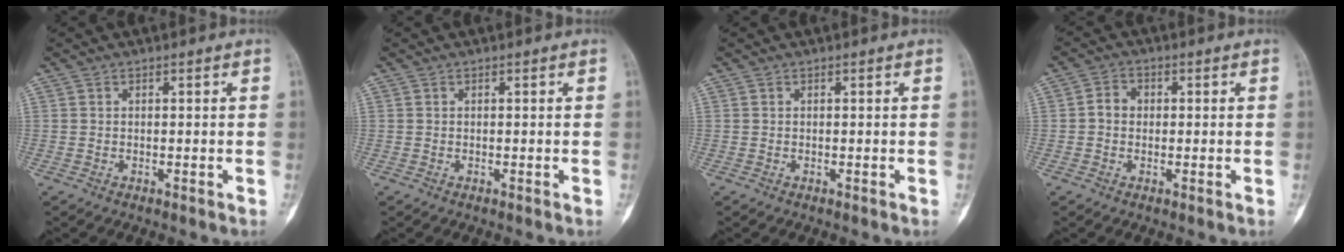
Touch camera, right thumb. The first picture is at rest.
{"total": 0.0}
{"total": 0.0}
{"total": 3.1, "force": [0.0, 2.6, 1.6], "torque": [-0.018, 0.013, -0.007]}